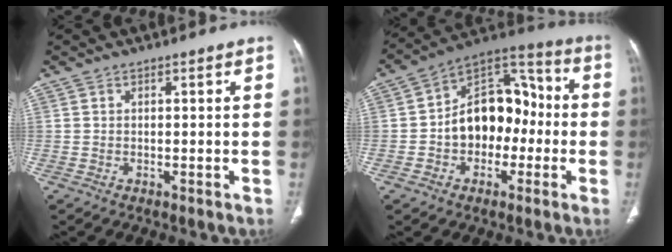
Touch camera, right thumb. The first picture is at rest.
{"total": 15.7, "force": [-1.8, 11.0, 11.1], "torque": [-0.129, 0.051, -0.037]}